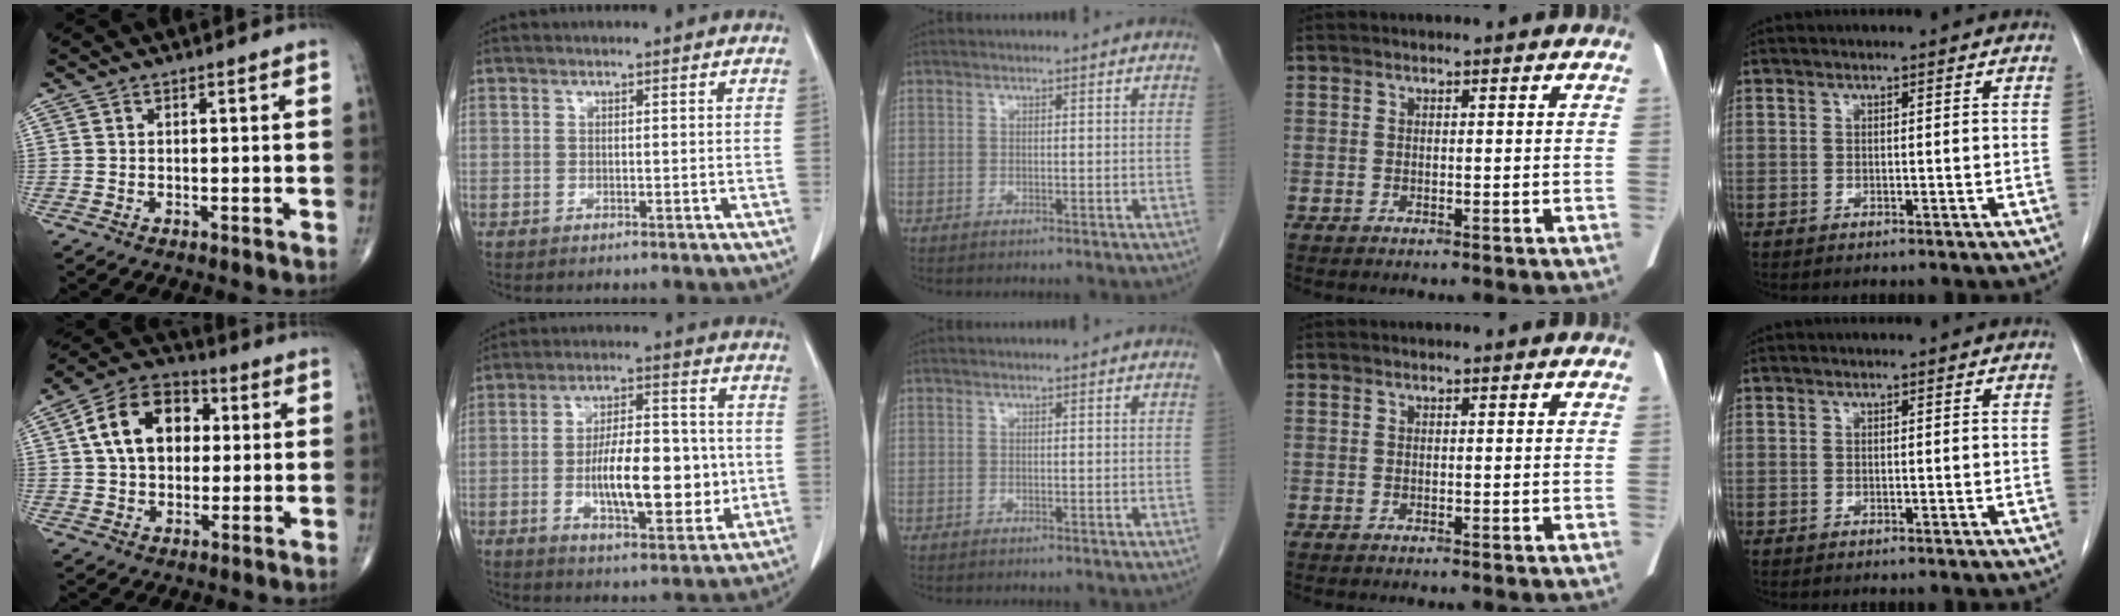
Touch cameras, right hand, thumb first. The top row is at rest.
{"thumb": {"total": 14.2, "force": [2.7, 9.9, 9.9], "torque": [-0.139, 0.018, 0.035]}, "index": {"total": 14.1, "force": [-1.6, 5.1, 13.1], "torque": [-0.217, 0.010, -0.021]}}